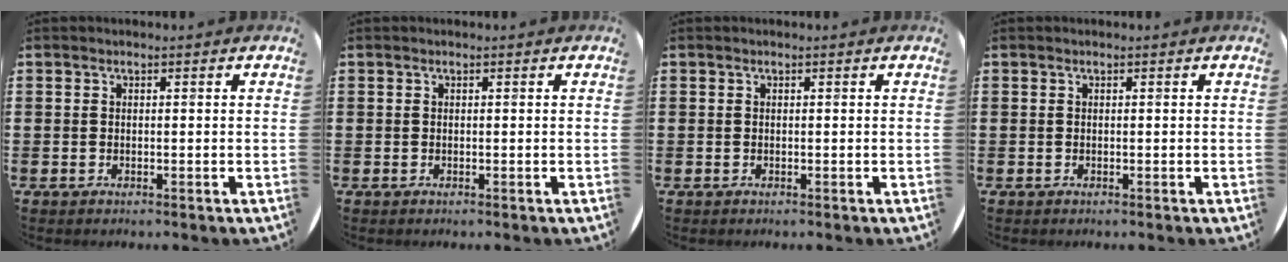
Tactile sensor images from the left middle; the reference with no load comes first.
{"total": 0.0}
{"total": 0.0}
{"total": 0.0}